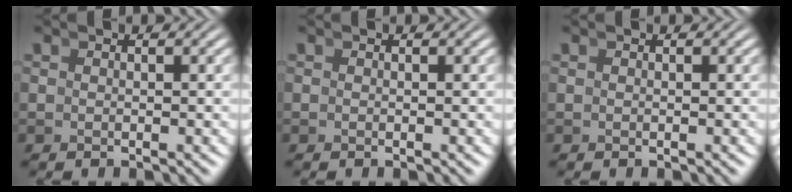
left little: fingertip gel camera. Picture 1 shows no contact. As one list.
[{"total": 0.0}, {"total": 0.0}]